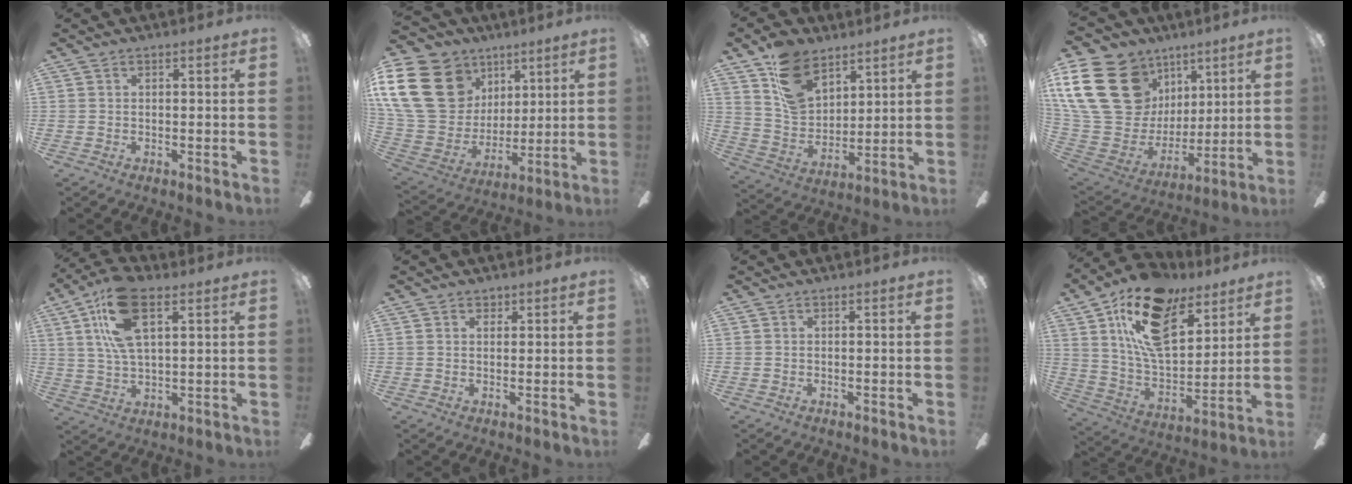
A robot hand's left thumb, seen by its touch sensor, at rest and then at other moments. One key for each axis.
{"total": 24.6, "fx": 9.8, "fy": 18.7, "fz": 12.7, "tx": -0.276, "ty": -0.028, "tz": 0.197}
{"total": 14.3, "fx": 8.9, "fy": 9.1, "fz": 6.4, "tx": -0.124, "ty": -0.037, "tz": 0.177}
{"total": 26.7, "fx": 10.2, "fy": 20.0, "fz": 14.4, "tx": -0.298, "ty": -0.042, "tz": 0.214}
{"total": 16.0, "fx": 7.2, "fy": 7.3, "fz": 12.3, "tx": -0.238, "ty": -0.001, "tz": 0.128}
{"total": 1.7, "fx": 1.1, "fy": 1.1, "fz": 0.8, "tx": -0.008, "ty": -0.001, "tz": 0.019}
{"total": 0.0}
{"total": 21.2, "fx": 11.9, "fy": 11.0, "fz": 13.6, "tx": -0.251, "ty": -0.053, "tz": 0.209}